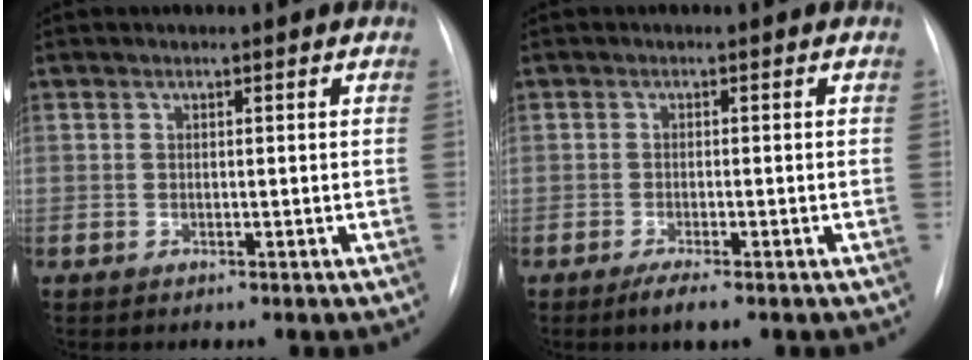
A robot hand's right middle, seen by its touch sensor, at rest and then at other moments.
{"total": 2.7, "force": [-1.8, 0.3, 2.0], "torque": [-0.041, -0.007, -0.032]}